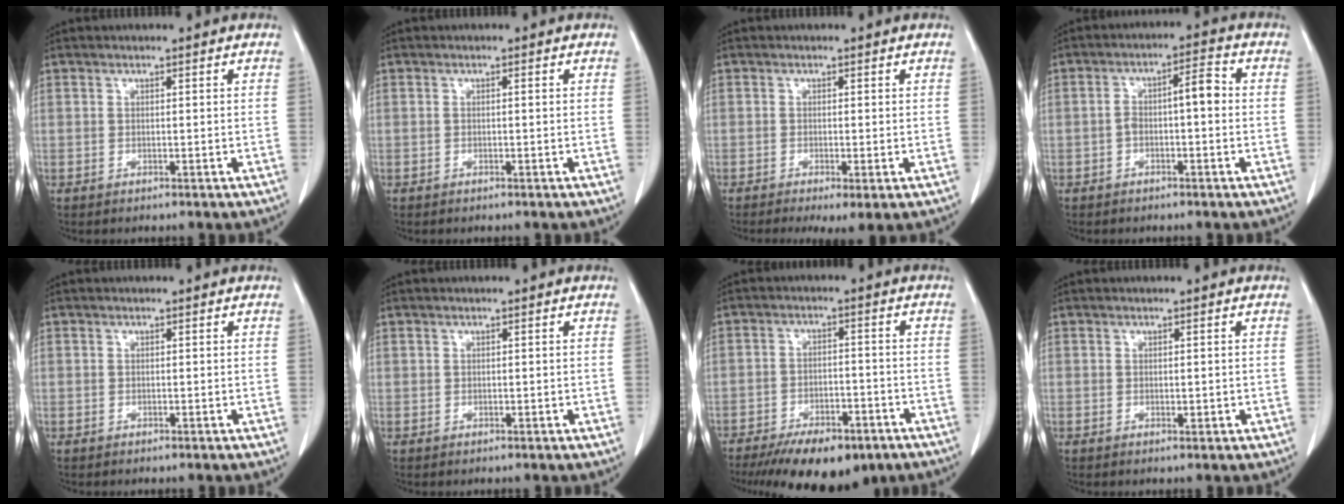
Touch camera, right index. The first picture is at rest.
{"total": 0.0}
{"total": 3.7, "force": [-1.8, 0.8, 3.1], "torque": [-0.042, -0.013, -0.025]}
{"total": 4.9, "force": [-0.4, 1.3, 4.7], "torque": [-0.079, 0.029, -0.005]}
{"total": 0.0}
{"total": 0.0}
{"total": 13.8, "force": [-9.8, 5.7, 7.8], "torque": [-0.122, -0.009, -0.147]}
{"total": 0.7, "force": [0.0, 0.4, 0.6], "torque": [-0.007, 0.000, 0.004]}